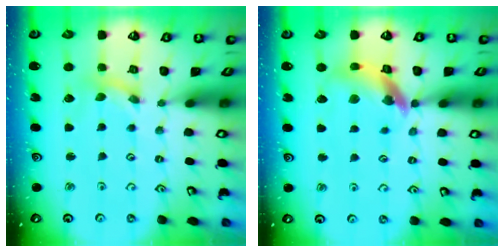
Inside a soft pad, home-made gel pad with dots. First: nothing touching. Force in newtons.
{"total": 13.1, "press": 13.0, "slide": 1.7}